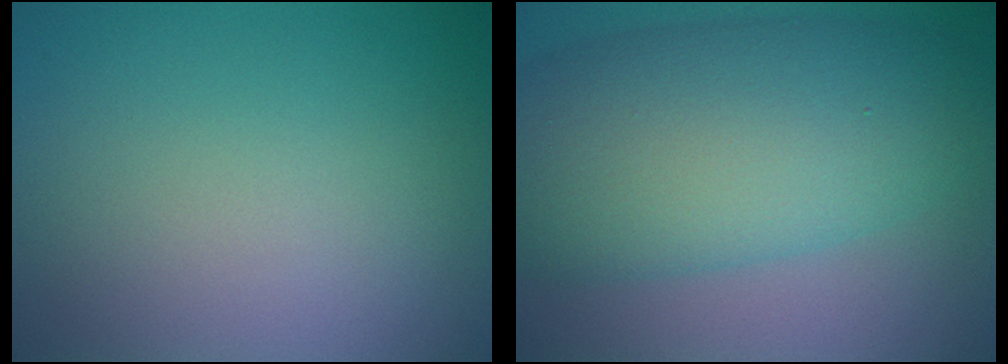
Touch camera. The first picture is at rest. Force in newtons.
{"total": 11.4, "press": 11.4, "slide": 0.2}